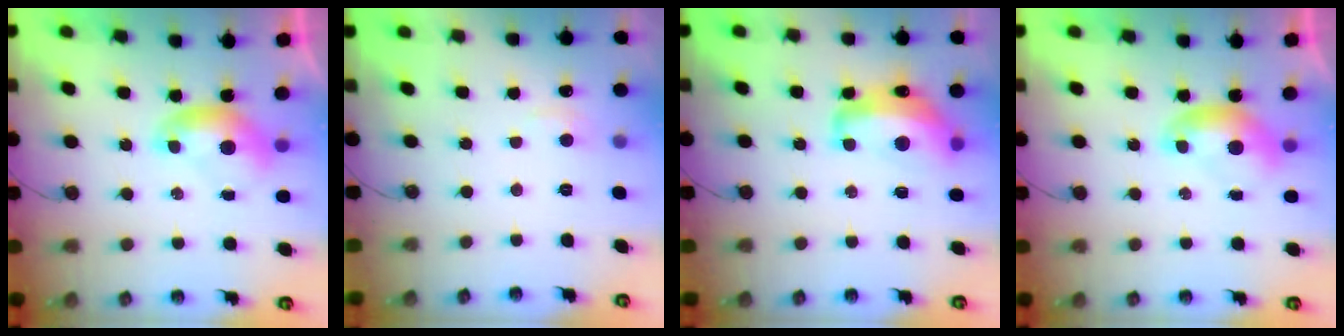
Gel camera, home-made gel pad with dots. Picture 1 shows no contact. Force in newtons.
{"total": 2.6, "press": 2.5, "slide": 0.5}
{"total": 8.5, "press": 8.5, "slide": 1.2}
{"total": 0.0}